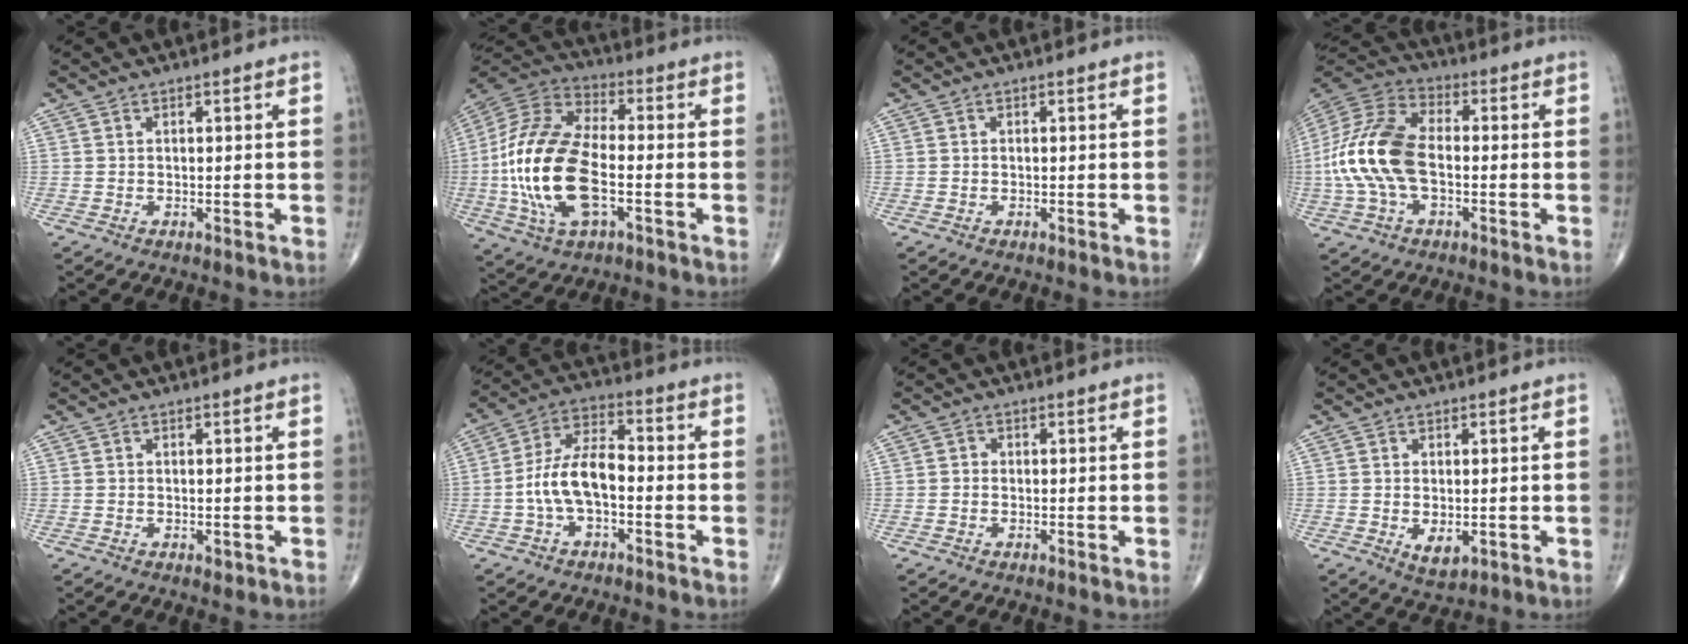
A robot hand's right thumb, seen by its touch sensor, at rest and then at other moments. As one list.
[{"total": 21.2, "force": [-3.5, 10.2, 18.2], "torque": [-0.389, 0.018, -0.065]}, {"total": 0.0}, {"total": 16.7, "force": [-1.8, 9.4, 13.7], "torque": [-0.298, 0.032, -0.039]}, {"total": 0.9, "force": [-0.2, 0.5, 0.7], "torque": [-0.008, -0.003, -0.002]}, {"total": 10.1, "force": [-2.1, 5.0, 8.5], "torque": [-0.162, 0.041, -0.047]}, {"total": 0.9, "force": [-0.2, 0.8, 0.3], "torque": [0.000, 0.002, -0.009]}, {"total": 3.8, "force": [-0.7, 2.1, 3.1], "torque": [-0.049, -0.010, -0.003]}]